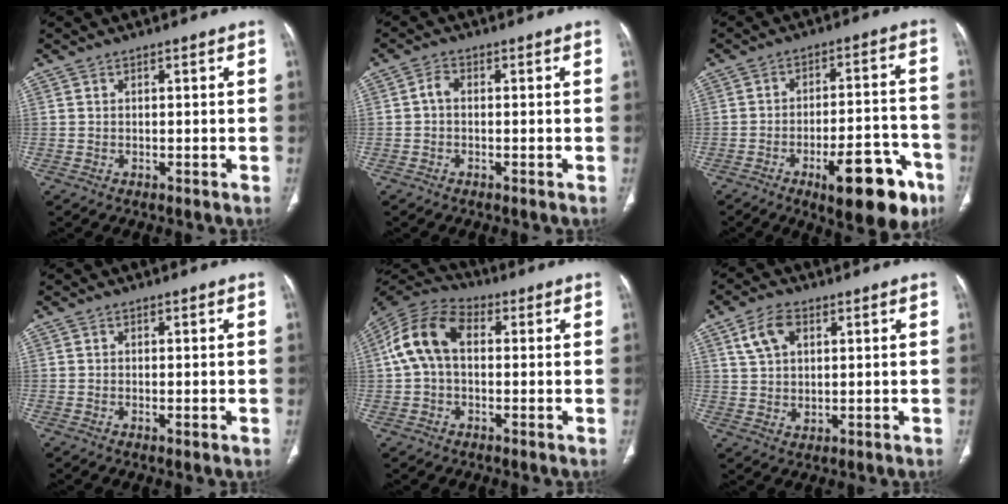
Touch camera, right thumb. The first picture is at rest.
{"total": 2.1, "force": [-0.2, 1.3, 1.6], "torque": [-0.028, 0.006, -0.010]}
{"total": 16.3, "force": [-8.5, 6.1, 12.6], "torque": [-0.139, 0.055, -0.110]}
{"total": 0.9, "force": [-0.2, 0.2, 0.9], "torque": [-0.021, -0.004, -0.005]}
{"total": 11.7, "force": [1.2, 7.7, 8.7], "torque": [-0.170, 0.036, 0.011]}
{"total": 6.9, "force": [3.0, 4.3, 4.6], "torque": [-0.080, -0.006, 0.060]}